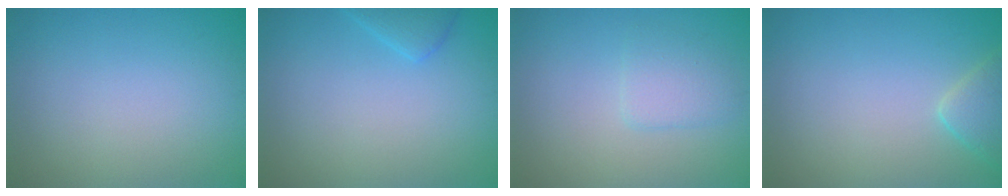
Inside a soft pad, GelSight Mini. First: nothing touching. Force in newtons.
{"total": 1.7, "press": 1.7, "slide": 0.1}
{"total": 2.0, "press": 2.0, "slide": 0.2}
{"total": 2.6, "press": 2.6, "slide": 0.2}